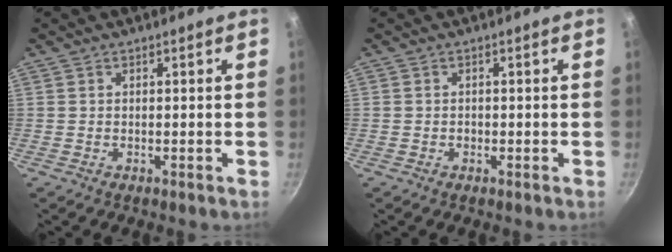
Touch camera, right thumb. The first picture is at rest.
{"total": 0.6, "force": [-0.2, 0.5, 0.2], "torque": [-0.002, 0.002, -0.003]}